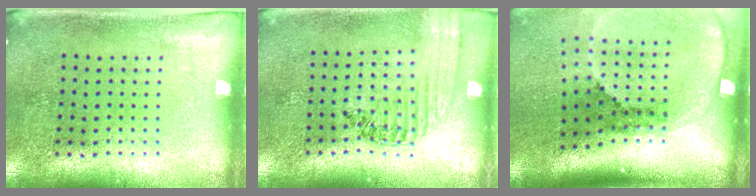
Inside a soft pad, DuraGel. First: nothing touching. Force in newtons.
{"total": 1.4, "press": 1.4, "slide": 0.4}
{"total": 2.8, "press": 1.9, "slide": 2.1}